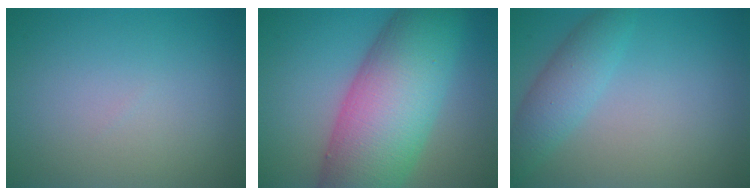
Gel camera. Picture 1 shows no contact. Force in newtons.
{"total": 13.7, "press": 13.7, "slide": 0.3}
{"total": 3.0, "press": 3.0, "slide": 0.2}